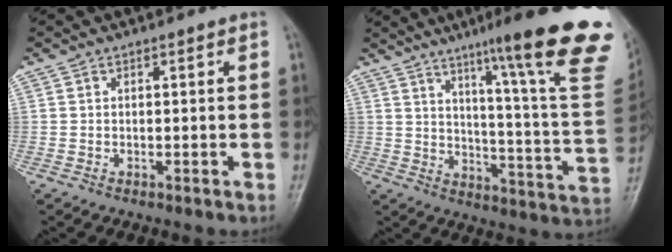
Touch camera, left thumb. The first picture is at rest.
{"total": 26.7, "force": [16.5, 2.5, 20.8], "torque": [-0.249, -0.083, 0.221]}